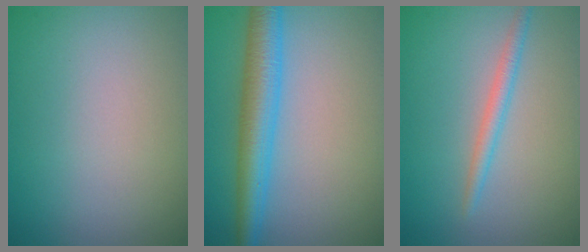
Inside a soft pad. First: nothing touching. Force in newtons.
{"total": 5.1, "press": 5.1, "slide": 0.1}
{"total": 1.7, "press": 1.7, "slide": 0.1}